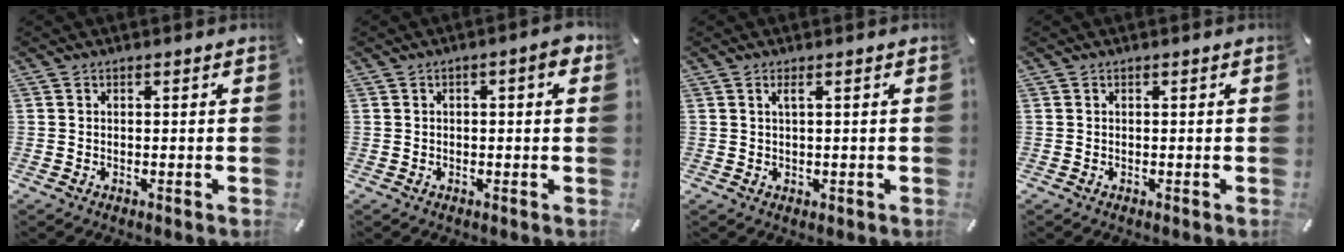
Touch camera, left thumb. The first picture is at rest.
{"total": 3.8, "force": [0.5, 1.4, 3.5], "torque": [-0.049, 0.004, 0.004]}
{"total": 1.6, "force": [0.6, 0.4, 1.5], "torque": [-0.029, 0.001, 0.010]}
{"total": 0.0}